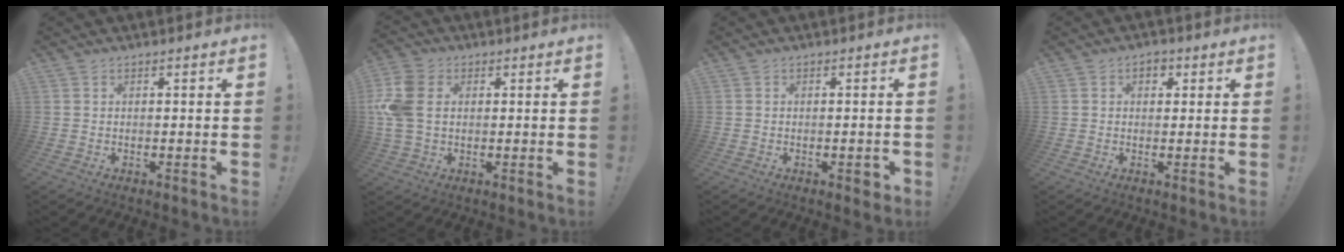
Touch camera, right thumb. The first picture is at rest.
{"total": 12.2, "force": [1.8, 8.7, 8.4], "torque": [-0.194, 0.004, 0.035]}
{"total": 2.5, "force": [-1.0, 1.1, 2.0], "torque": [-0.020, 0.005, -0.017]}
{"total": 2.6, "force": [0.8, 2.0, 1.5], "torque": [-0.009, -0.004, 0.010]}